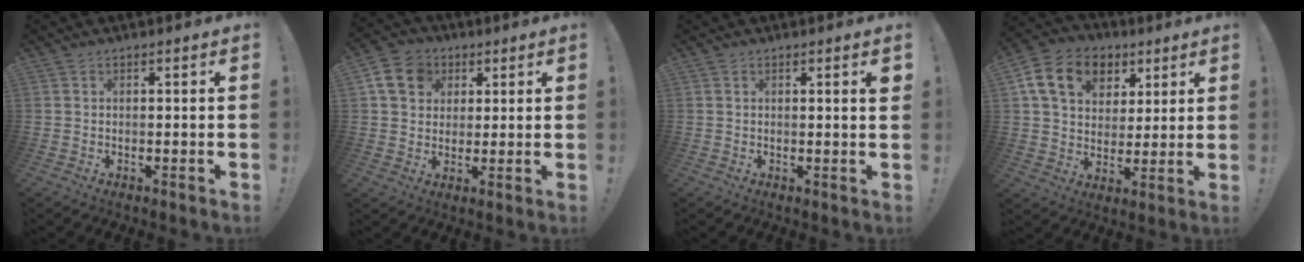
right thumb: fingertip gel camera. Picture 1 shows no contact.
{"total": 11.3, "force": [4.0, 9.4, 4.9], "torque": [-0.072, -0.008, 0.083]}
{"total": 1.7, "force": [0.8, -0.2, 1.5], "torque": [-0.017, -0.004, 0.010]}
{"total": 16.1, "force": [6.9, 11.9, 8.4], "torque": [-0.124, -0.020, 0.131]}